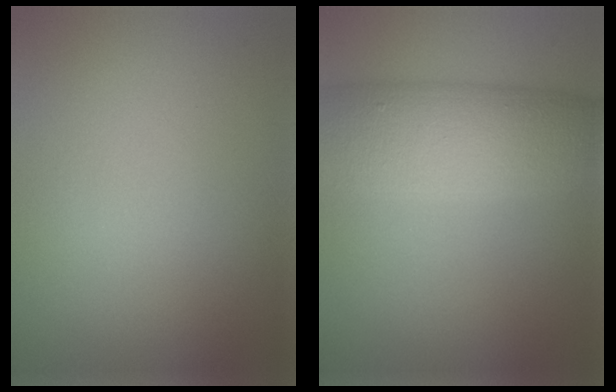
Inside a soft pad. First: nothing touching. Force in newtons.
{"total": 8.4, "press": 8.4, "slide": 0.2}